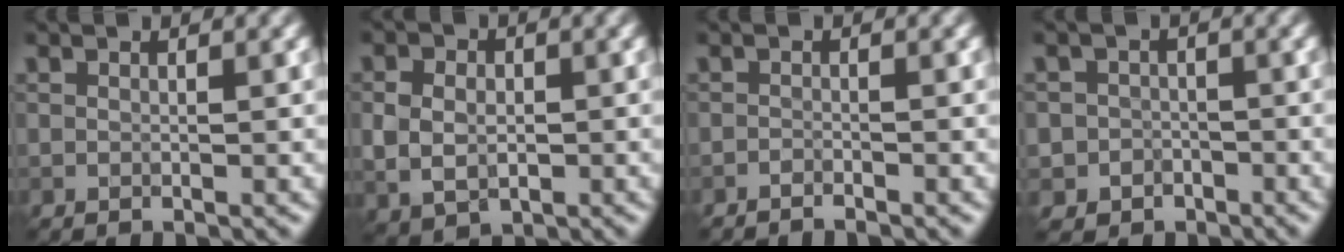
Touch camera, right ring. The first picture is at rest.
{"total": 4.5, "force": [0.0, 3.7, 2.6], "torque": [-0.042, 0.003, -0.006]}
{"total": 0.8, "force": [-0.8, 0.1, 0.2], "torque": [-0.001, 0.001, -0.017]}
{"total": 2.8, "force": [-1.2, 2.6, 0.1], "torque": [0.024, 0.004, -0.030]}